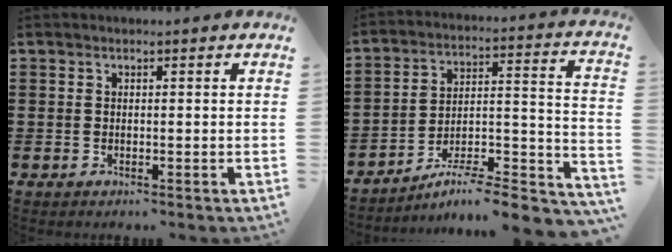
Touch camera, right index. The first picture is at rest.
{"total": 6.6, "force": [-5.7, 0.5, 3.2], "torque": [-0.045, -0.009, -0.114]}